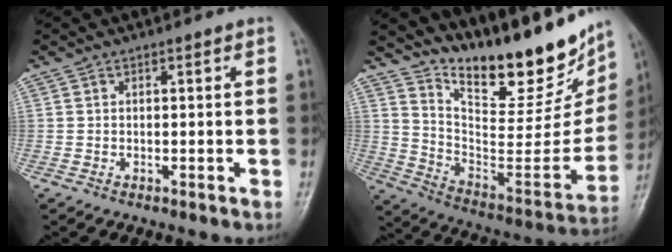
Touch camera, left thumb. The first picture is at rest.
{"total": 26.2, "force": [19.6, 8.7, 14.9], "torque": [-0.194, -0.111, 0.307]}